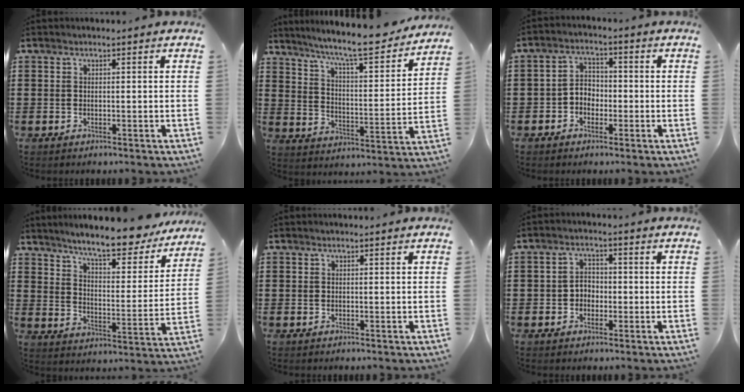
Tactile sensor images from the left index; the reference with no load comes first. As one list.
[{"total": 9.1, "force": [8.1, 0.0, 4.1], "torque": [-0.095, -0.056, 0.128]}, {"total": 3.2, "force": [-1.6, 2.4, 1.4], "torque": [-0.034, 0.010, -0.037]}, {"total": 9.3, "force": [8.4, 0.4, 3.9], "torque": [-0.091, -0.051, 0.140]}, {"total": 0.0}, {"total": 2.6, "force": [-0.8, 2.2, 1.3], "torque": [-0.030, 0.008, -0.020]}]